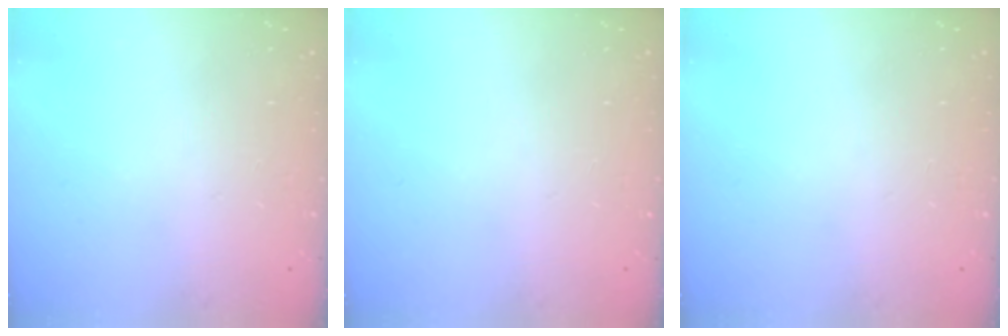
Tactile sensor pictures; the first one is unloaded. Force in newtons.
{"total": 0.0}
{"total": 0.0}